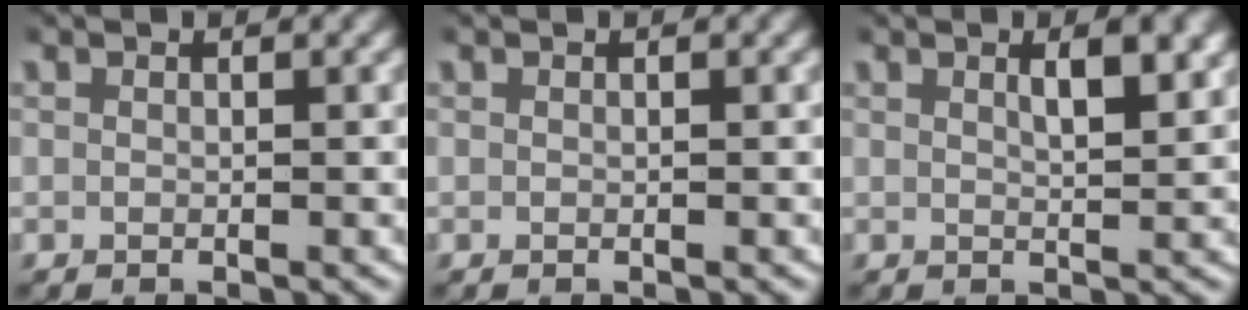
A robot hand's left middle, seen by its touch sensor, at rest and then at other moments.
{"total": 0.0}
{"total": 2.5, "force": [1.2, 0.5, 2.2], "torque": [-0.034, -0.004, 0.022]}